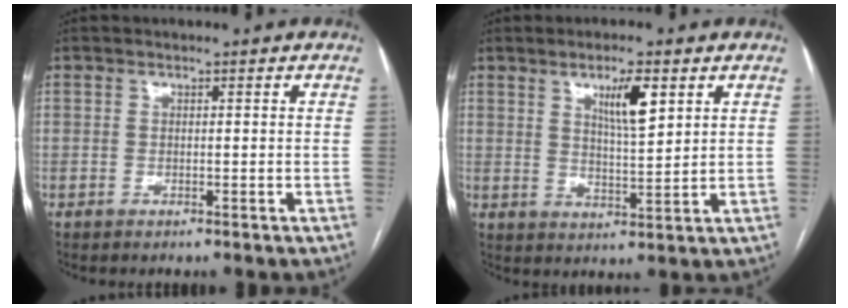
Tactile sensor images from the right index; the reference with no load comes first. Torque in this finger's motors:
{"motor_torque": [0.12, 0.11, 0.15, 0.07]}